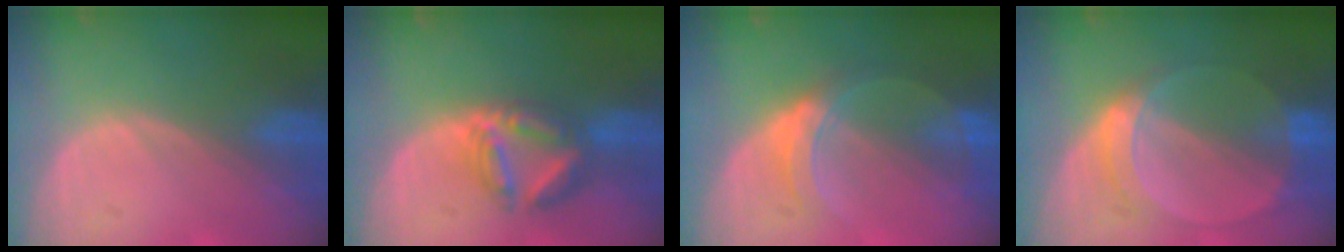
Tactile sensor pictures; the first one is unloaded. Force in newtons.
{"total": 6.3, "press": 6.3, "slide": 0.4}
{"total": 5.4, "press": 5.0, "slide": 2.0}
{"total": 6.0, "press": 5.5, "slide": 2.4}